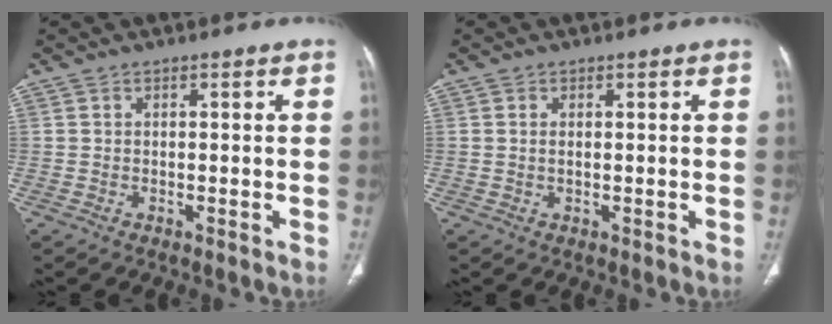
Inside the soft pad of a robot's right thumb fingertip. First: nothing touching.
{"total": 0.8, "force": [0.1, 0.4, 0.7], "torque": [-0.018, 0.001, 0.004]}